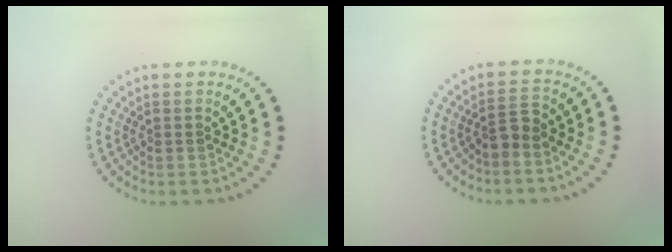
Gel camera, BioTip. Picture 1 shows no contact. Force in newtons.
{"total": 1.7, "press": 1.4, "slide": 1.1}